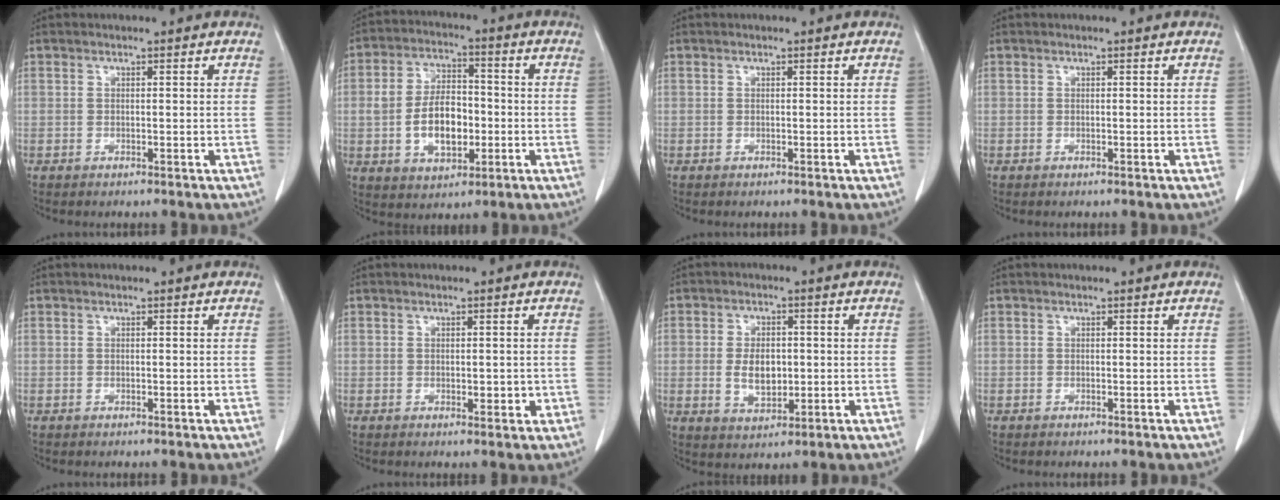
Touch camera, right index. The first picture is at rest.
{"total": 9.9, "force": [-1.7, 5.7, 8.0], "torque": [-0.153, 0.015, -0.024]}
{"total": 0.0}
{"total": 0.0}
{"total": 0.0}
{"total": 2.1, "force": [-0.2, 1.1, 1.7], "torque": [-0.022, -0.002, 0.002]}
{"total": 5.6, "force": [-0.3, 3.4, 4.4], "torque": [-0.084, 0.001, 0.003]}
{"total": 0.0}